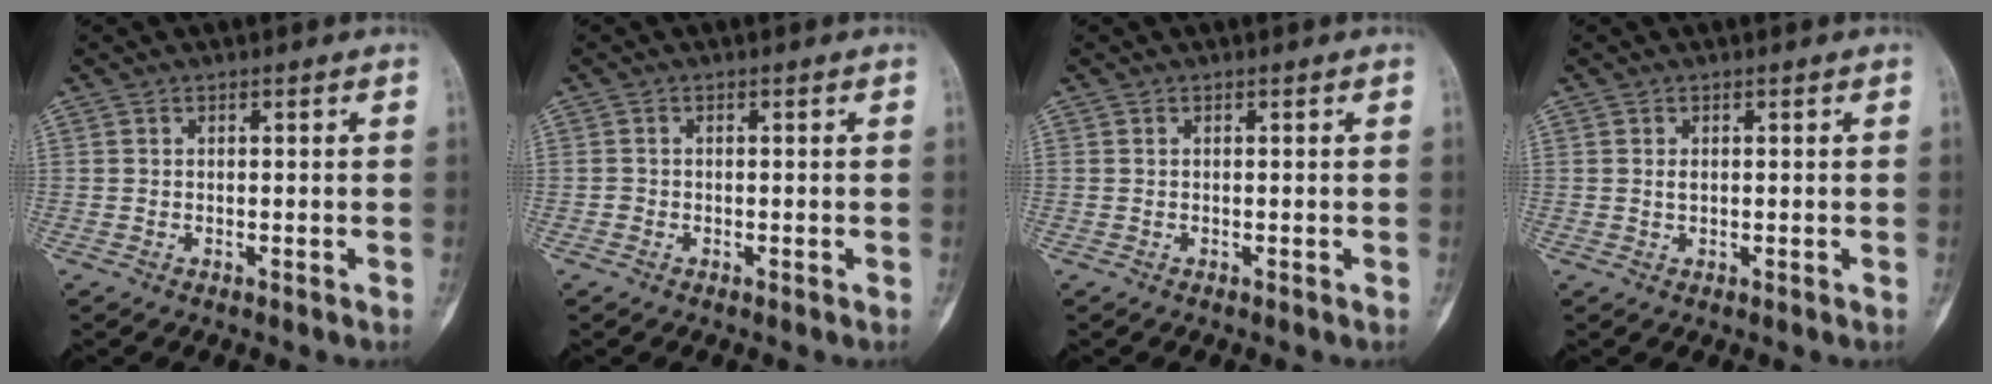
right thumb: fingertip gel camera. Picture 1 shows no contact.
{"total": 0.7, "force": [-0.3, 0.7, 0.1], "torque": [0.000, 0.004, -0.005]}
{"total": 0.0}
{"total": 0.7, "force": [0.1, 0.4, 0.6], "torque": [-0.009, -0.004, 0.005]}